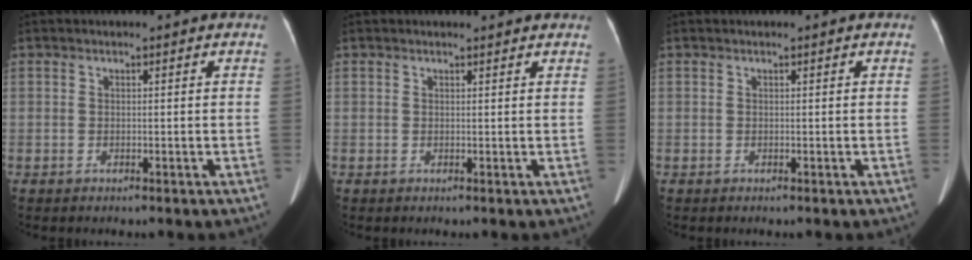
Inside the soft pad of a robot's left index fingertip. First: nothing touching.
{"total": 2.1, "force": [2.1, 0.2, 0.4], "torque": [-0.012, 0.004, 0.021]}
{"total": 0.0}